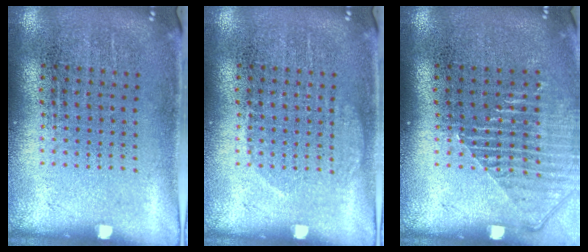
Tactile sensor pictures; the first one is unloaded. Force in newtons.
{"total": 1.1, "press": 1.1, "slide": 0.3}
{"total": 1.4, "press": 1.3, "slide": 0.5}